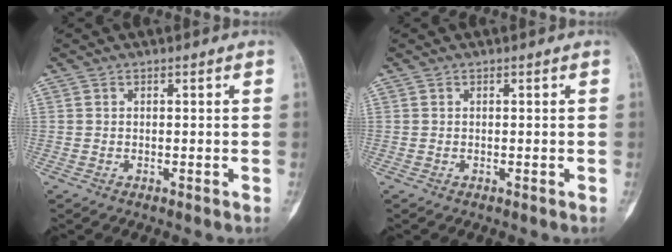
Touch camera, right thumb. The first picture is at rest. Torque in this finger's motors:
{"motor_torque": [0.19, -0.13, -0.09, -0.27, -0.03]}